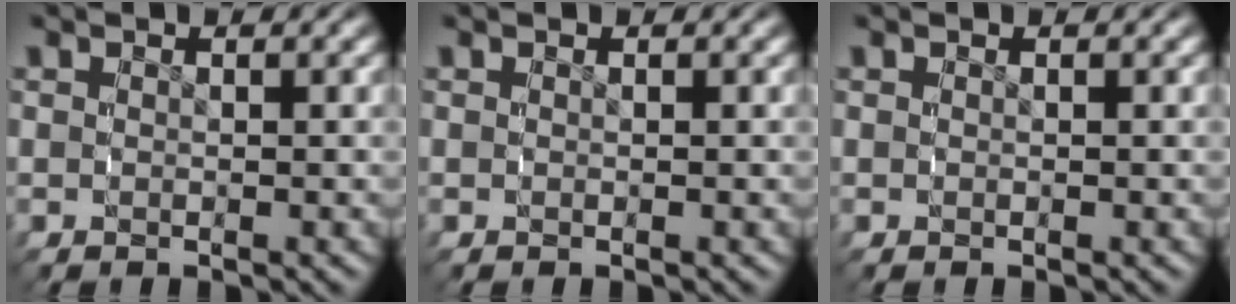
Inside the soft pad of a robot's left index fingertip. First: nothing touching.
{"total": 0.0}
{"total": 0.0}